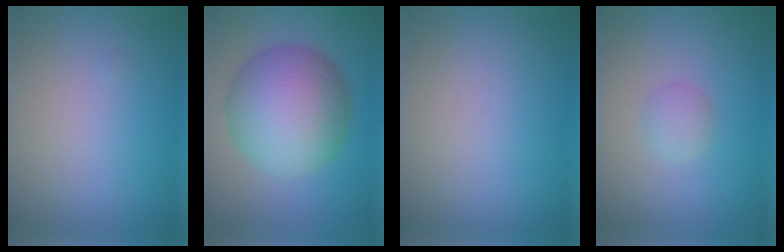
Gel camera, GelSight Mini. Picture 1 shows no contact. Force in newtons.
{"total": 10.2, "press": 10.2, "slide": 0.5}
{"total": 0.0}
{"total": 1.4, "press": 1.4, "slide": 0.0}